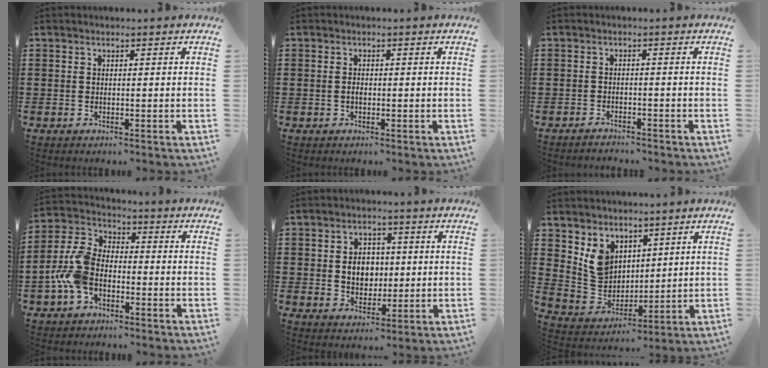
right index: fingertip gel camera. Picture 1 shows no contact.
{"total": 1.1, "force": [-0.2, 0.6, 0.9], "torque": [-0.019, 0.000, -0.005]}
{"total": 1.5, "force": [-1.5, 0.2, 0.0], "torque": [-0.005, 0.003, -0.033]}
{"total": 8.5, "force": [-2.8, 5.3, 5.9], "torque": [-0.166, 0.002, -0.063]}
{"total": 5.3, "force": [0.3, 4.2, 3.2], "torque": [-0.059, 0.007, -0.001]}
{"total": 7.1, "force": [3.9, 5.5, 2.2], "torque": [-0.070, 0.002, 0.078]}